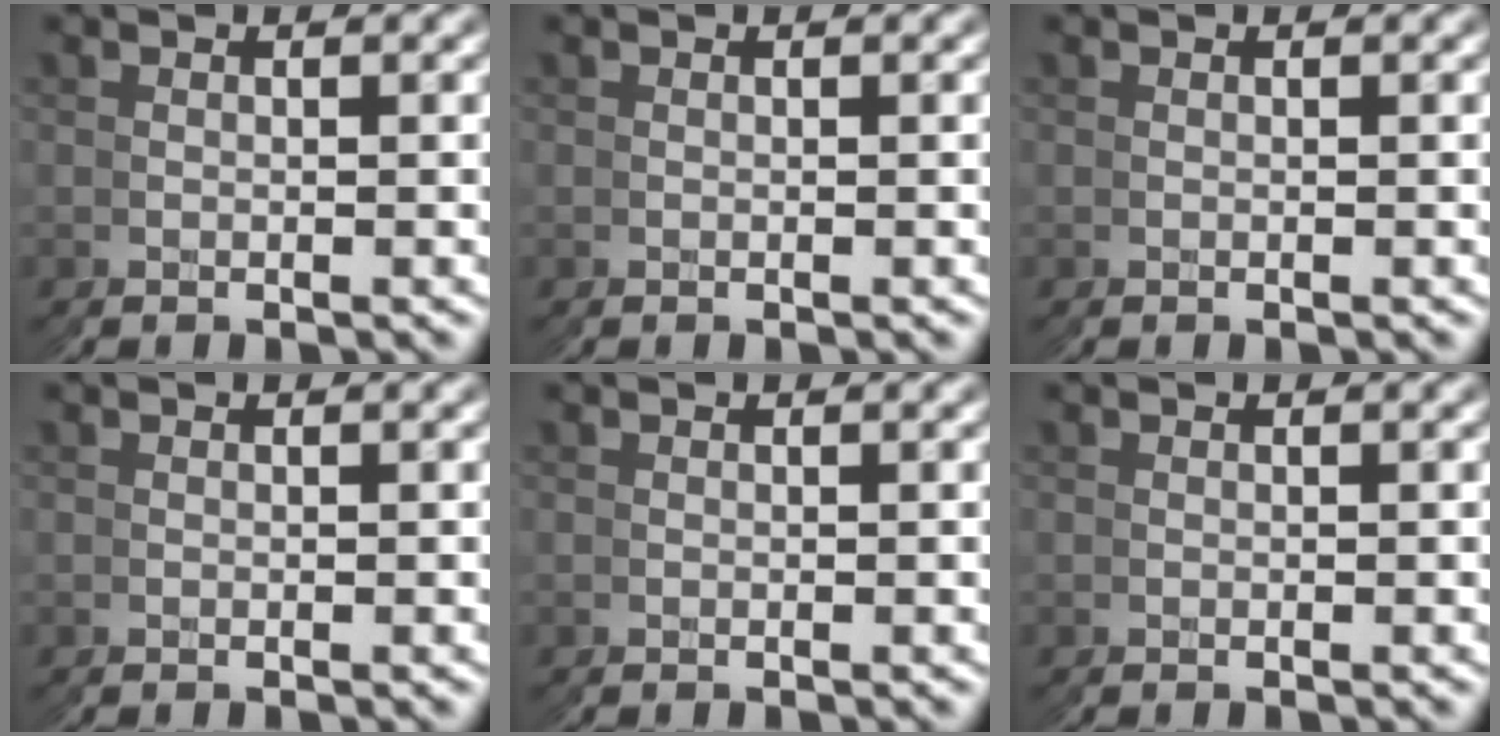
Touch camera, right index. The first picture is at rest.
{"total": 0.0}
{"total": 0.0}
{"total": 0.0}
{"total": 0.0}
{"total": 0.0}